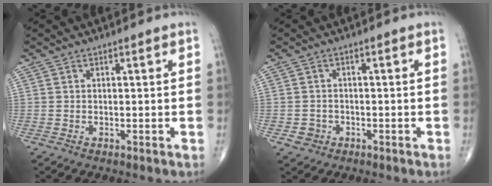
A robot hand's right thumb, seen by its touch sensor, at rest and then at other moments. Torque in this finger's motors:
{"motor_torque": [0.12, 0.07, -0.12, -0.08, 0.06]}